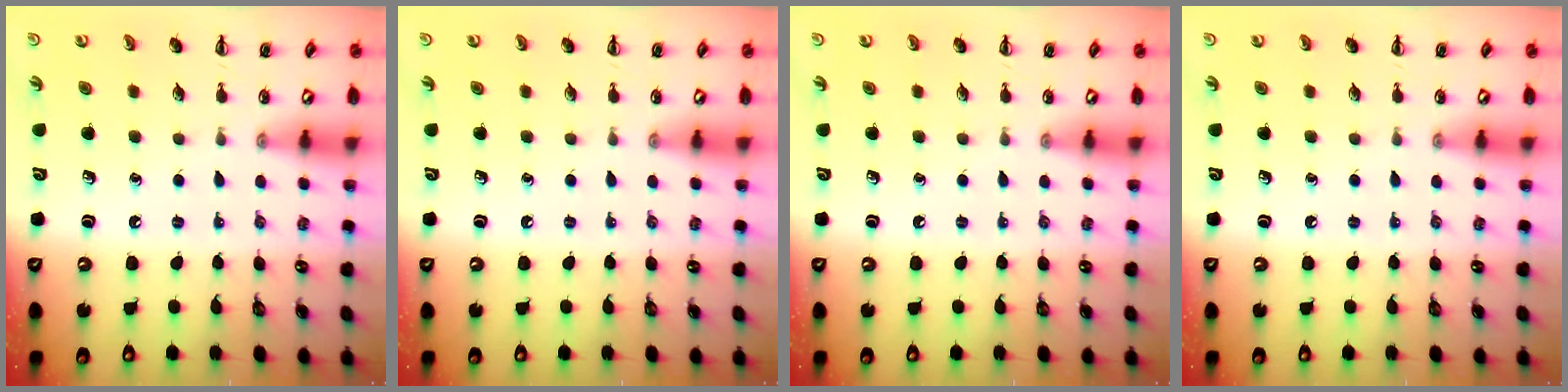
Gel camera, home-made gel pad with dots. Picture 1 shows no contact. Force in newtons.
{"total": 0.0}
{"total": 0.0}
{"total": 0.0}